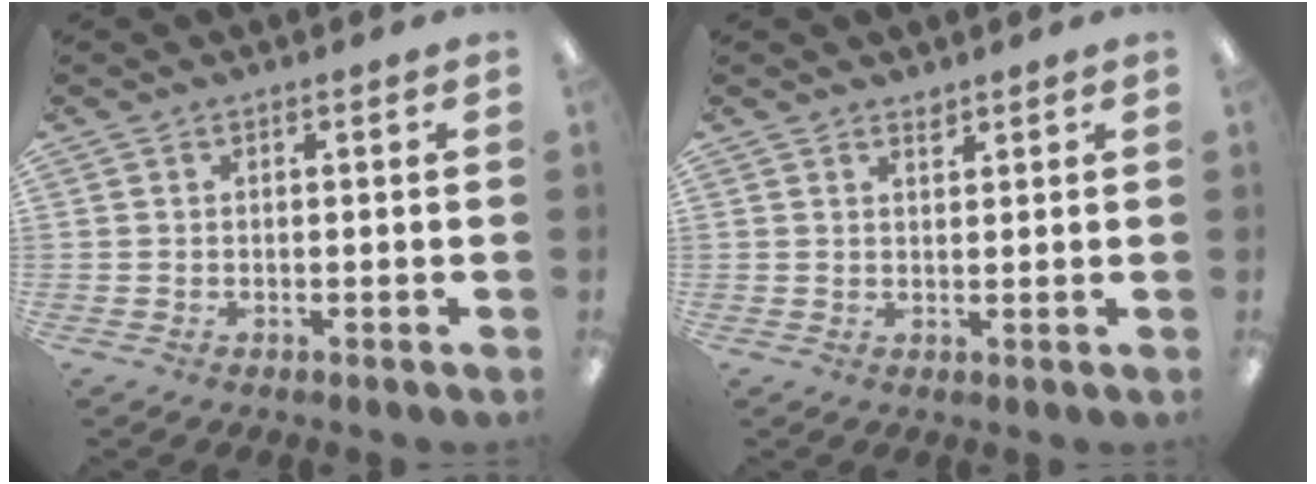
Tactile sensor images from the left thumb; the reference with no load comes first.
{"total": 1.6, "force": [1.5, 0.4, 0.2], "torque": [0.002, -0.007, 0.027]}